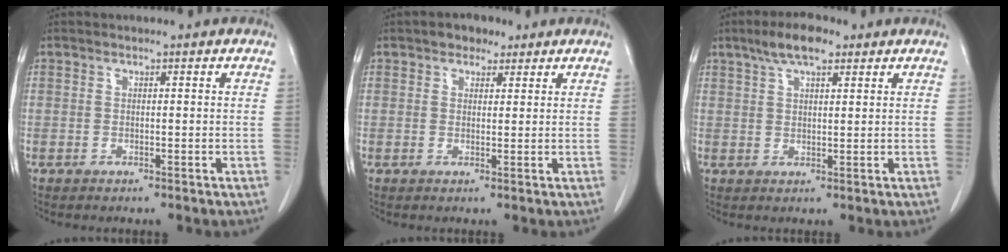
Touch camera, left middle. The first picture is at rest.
{"total": 2.8, "force": [1.9, 1.7, 1.1], "torque": [-0.018, 0.008, 0.027]}
{"total": 6.0, "force": [4.0, 1.7, 4.2], "torque": [-0.084, 0.014, 0.070]}